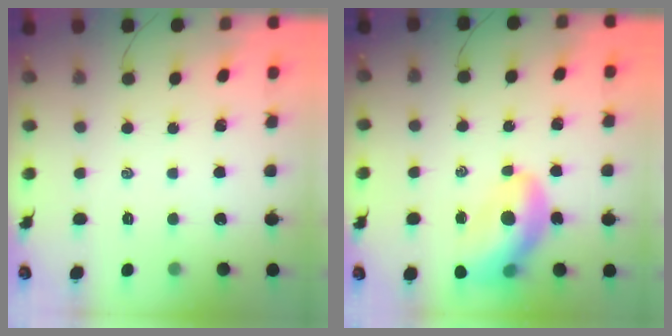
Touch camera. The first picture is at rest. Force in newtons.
{"total": 12.5, "press": 11.9, "slide": 3.7}